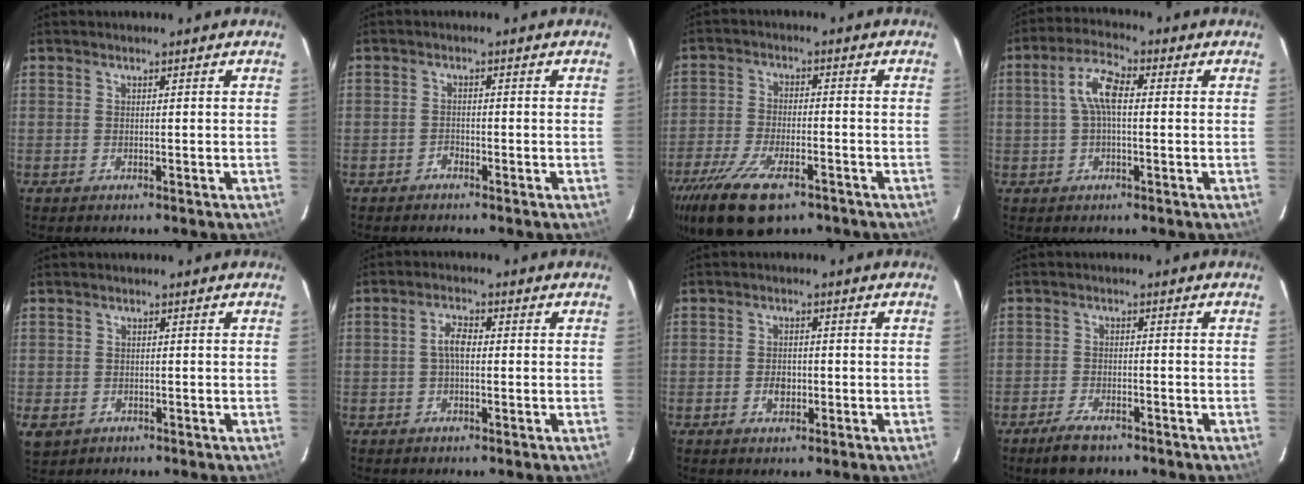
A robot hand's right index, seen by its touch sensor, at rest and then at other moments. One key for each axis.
{"total": 1.1, "fx": -1.0, "fy": 0.5, "fz": 0.1, "tx": -0.003, "ty": 0.002, "tz": -0.019}
{"total": 15.1, "fx": -10.0, "fy": 6.1, "fz": 9.6, "tx": -0.214, "ty": -0.037, "tz": -0.176}
{"total": 6.3, "fx": 0.5, "fy": 2.4, "fz": 5.8, "tx": -0.118, "ty": 0.018, "tz": 0.008}
{"total": 4.6, "fx": -1.2, "fy": 3.9, "fz": 2.1, "tx": -0.045, "ty": -0.006, "tz": -0.014}
{"total": 3.1, "fx": -0.2, "fy": 1.4, "fz": 2.8, "tx": -0.056, "ty": 0.010, "tz": -0.003}
{"total": 3.0, "fx": -0.8, "fy": 2.1, "fz": 2.0, "tx": -0.036, "ty": 0.002, "tz": -0.013}
{"total": 5.0, "fx": -3.8, "fy": 1.9, "fz": 2.6, "tx": -0.066, "ty": -0.003, "tz": -0.068}